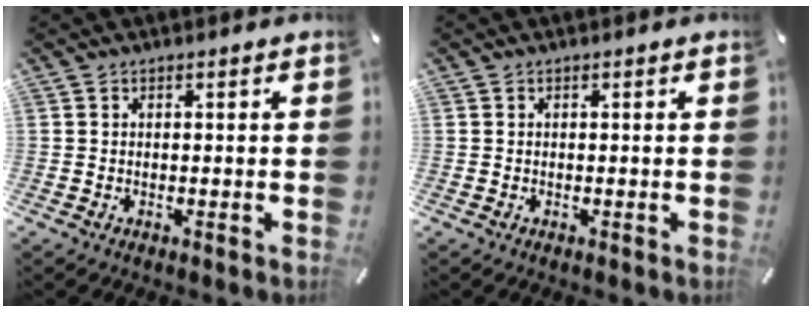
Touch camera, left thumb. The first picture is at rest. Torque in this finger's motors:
{"motor_torque": [0.00, 0.00, 0.00, 0.00, 0.00]}